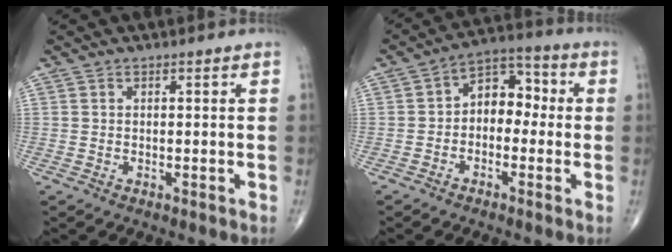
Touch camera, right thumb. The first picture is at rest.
{"total": 8.4, "force": [-0.4, 5.8, 6.0], "torque": [-0.057, 0.038, -0.025]}